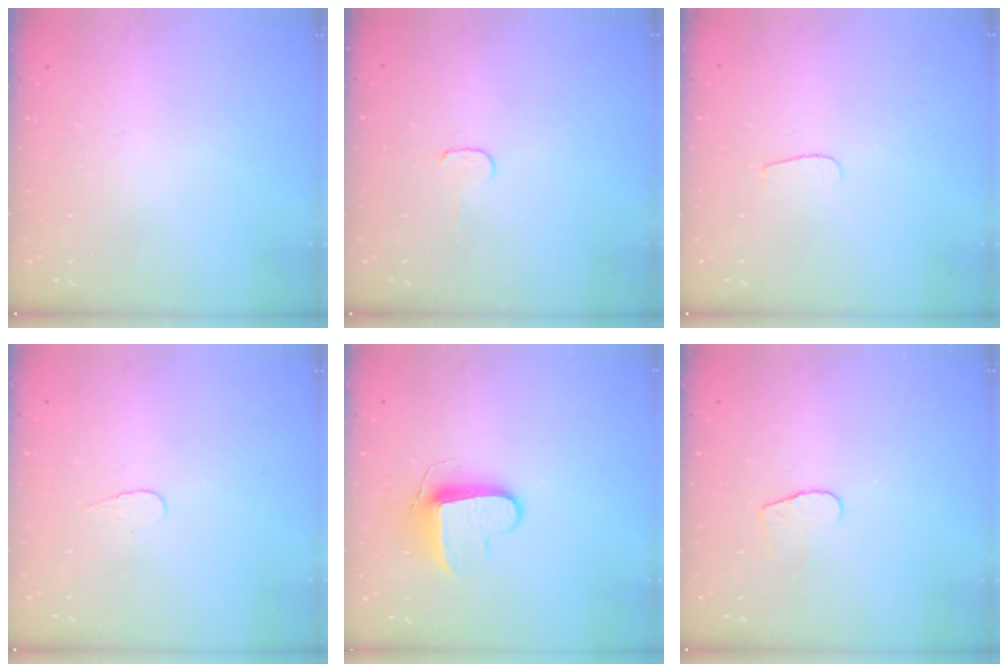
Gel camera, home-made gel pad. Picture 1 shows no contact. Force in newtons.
{"total": 3.5, "press": 3.5, "slide": 0.4}
{"total": 3.7, "press": 3.6, "slide": 0.4}
{"total": 3.7, "press": 3.7, "slide": 0.4}
{"total": 9.4, "press": 9.4, "slide": 0.5}
{"total": 5.0, "press": 5.0, "slide": 0.4}